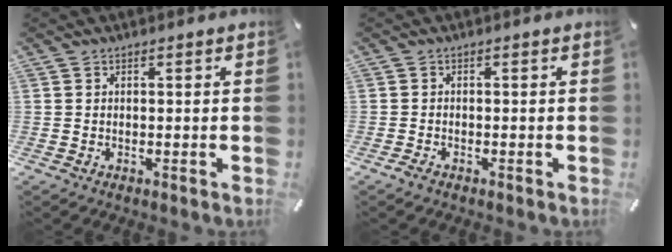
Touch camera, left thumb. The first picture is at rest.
{"total": 1.0, "force": [-0.9, 0.3, 0.4], "torque": [-0.009, -0.001, -0.017]}